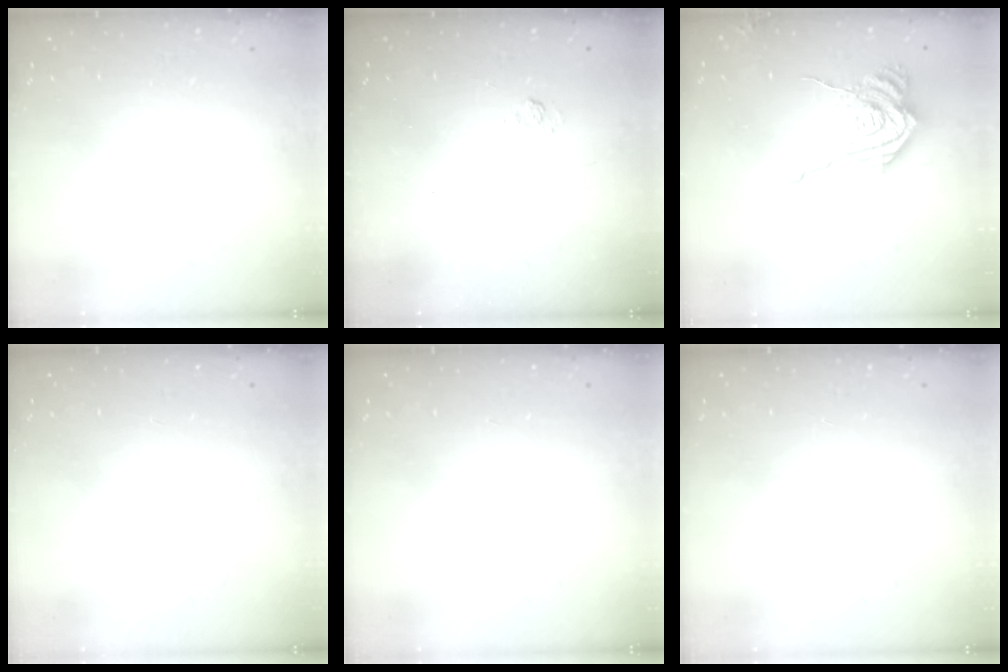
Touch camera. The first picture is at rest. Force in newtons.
{"total": 1.7, "press": 1.1, "slide": 1.3}
{"total": 17.0, "press": 16.9, "slide": 1.6}
{"total": 0.0}
{"total": 0.0}
{"total": 0.0}